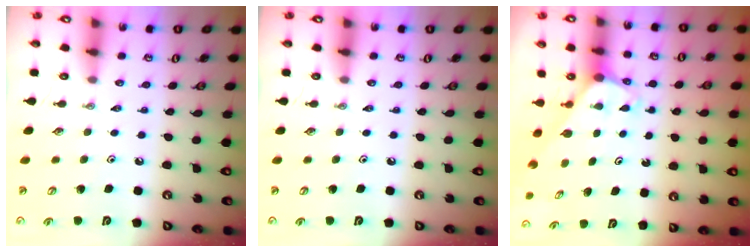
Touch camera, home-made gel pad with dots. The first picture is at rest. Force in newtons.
{"total": 0.0}
{"total": 2.1, "press": 2.1, "slide": 0.1}